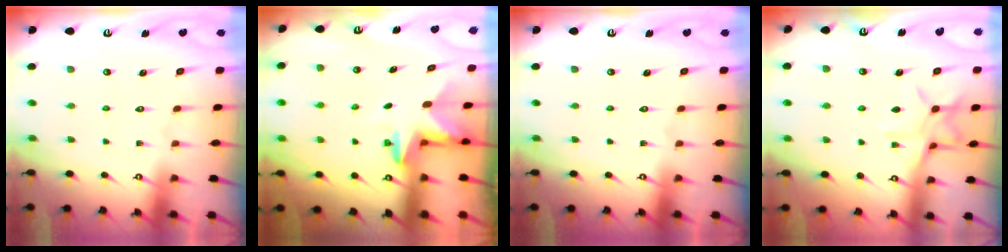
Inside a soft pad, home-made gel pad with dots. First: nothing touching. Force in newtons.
{"total": 2.9, "press": 2.9, "slide": 0.2}
{"total": 0.0}
{"total": 9.0, "press": 9.0, "slide": 0.6}